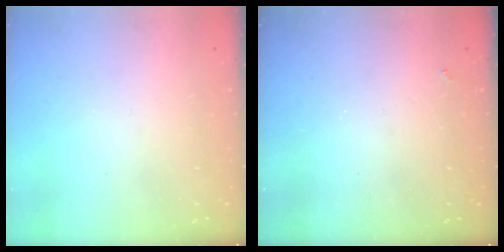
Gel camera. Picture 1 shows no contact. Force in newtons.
{"total": 1.6, "press": 1.6, "slide": 0.4}